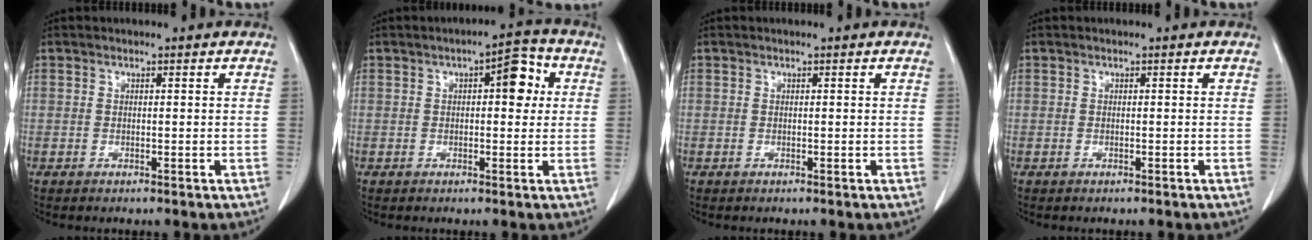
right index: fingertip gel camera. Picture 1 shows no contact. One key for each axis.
{"total": 5.5, "fx": 1.3, "fy": 2.2, "fz": 4.9, "tx": -0.062, "ty": 0.020, "tz": 0.013}
{"total": 0.0}
{"total": 0.0}